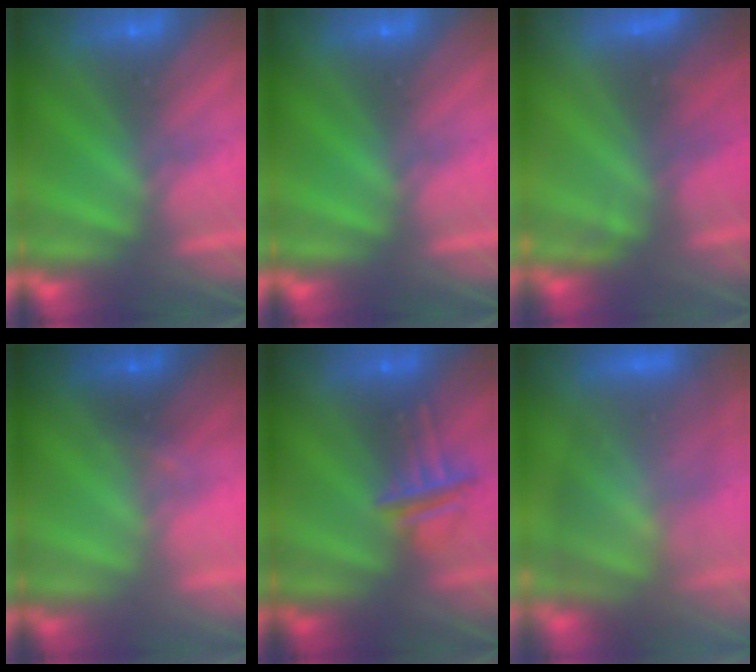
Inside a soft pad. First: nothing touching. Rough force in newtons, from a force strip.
{"total": 0.0}
{"total": 4.6}
{"total": 1.6}
{"total": 2.8}
{"total": 10.8}